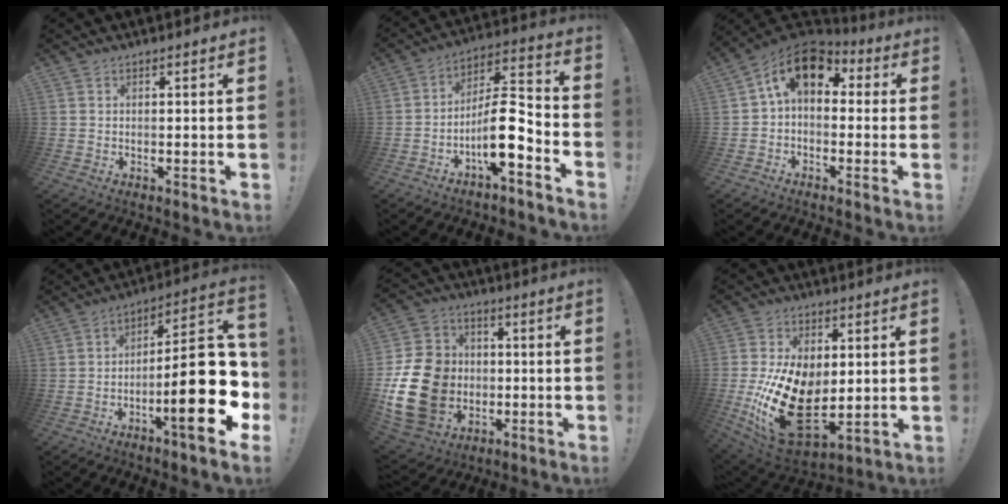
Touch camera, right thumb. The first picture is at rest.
{"total": 13.2, "force": [-5.4, 3.9, 11.4], "torque": [-0.188, 0.020, -0.087]}
{"total": 11.9, "force": [3.6, 7.6, 8.5], "torque": [-0.142, -0.001, 0.068]}
{"total": 25.2, "force": [-5.4, 7.2, 23.5], "torque": [-0.338, 0.031, -0.077]}
{"total": 20.9, "force": [-3.4, 17.0, 11.7], "torque": [-0.219, 0.028, -0.035]}
{"total": 24.0, "force": [-2.7, 15.5, 18.1], "torque": [-0.340, 0.002, -0.026]}